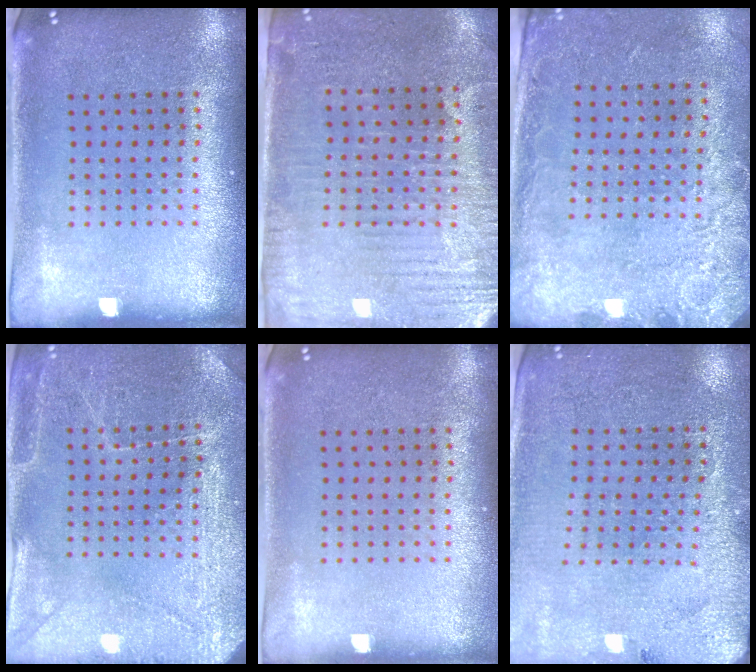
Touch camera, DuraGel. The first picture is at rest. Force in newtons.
{"total": 3.2, "press": 2.9, "slide": 1.3}
{"total": 2.6, "press": 2.0, "slide": 1.7}
{"total": 2.9, "press": 2.9, "slide": 0.2}
{"total": 0.0}
{"total": 2.9, "press": 2.8, "slide": 0.4}